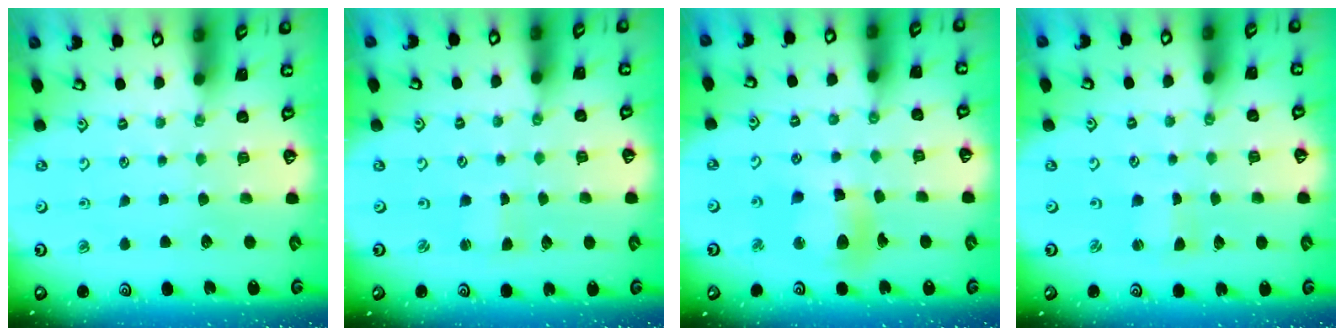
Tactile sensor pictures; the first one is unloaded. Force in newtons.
{"total": 0.9, "press": 0.9, "slide": 0.0}
{"total": 11.9, "press": 11.8, "slide": 1.5}
{"total": 1.1, "press": 1.1, "slide": 0.1}